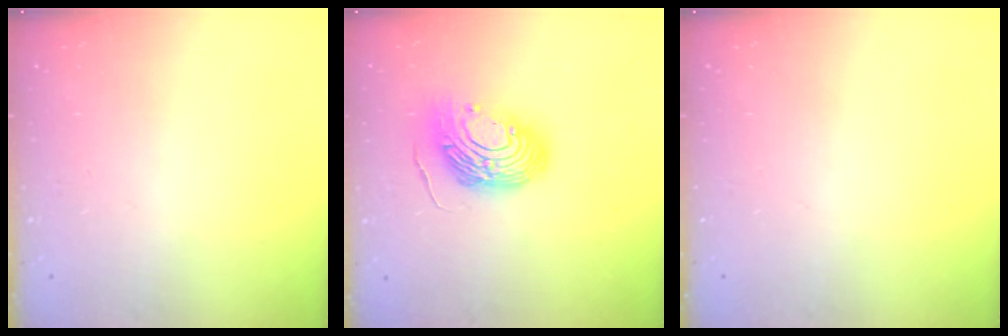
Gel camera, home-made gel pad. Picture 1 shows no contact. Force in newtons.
{"total": 14.0, "press": 13.9, "slide": 2.3}
{"total": 0.0}